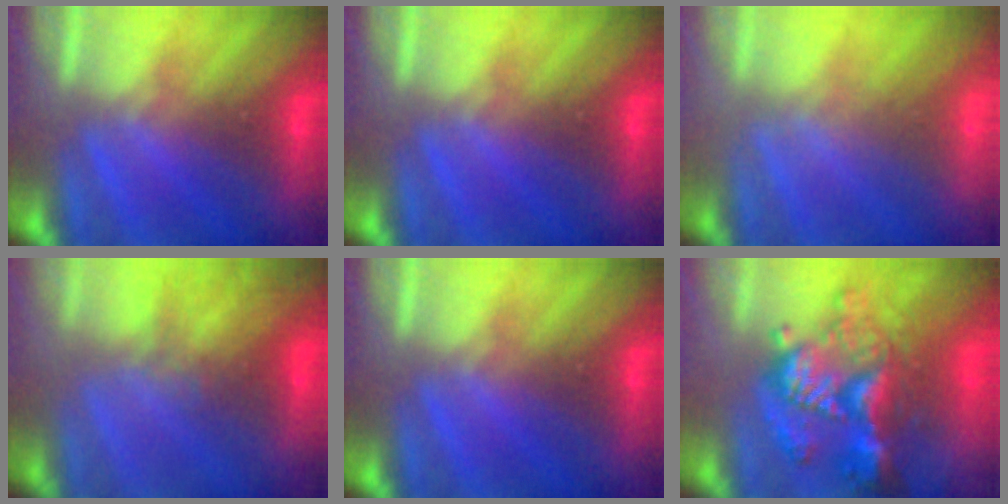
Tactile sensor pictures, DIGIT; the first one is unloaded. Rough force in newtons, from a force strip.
{"total": 0.0}
{"total": 1.9}
{"total": 7.3}
{"total": 0.0}
{"total": 9.0}